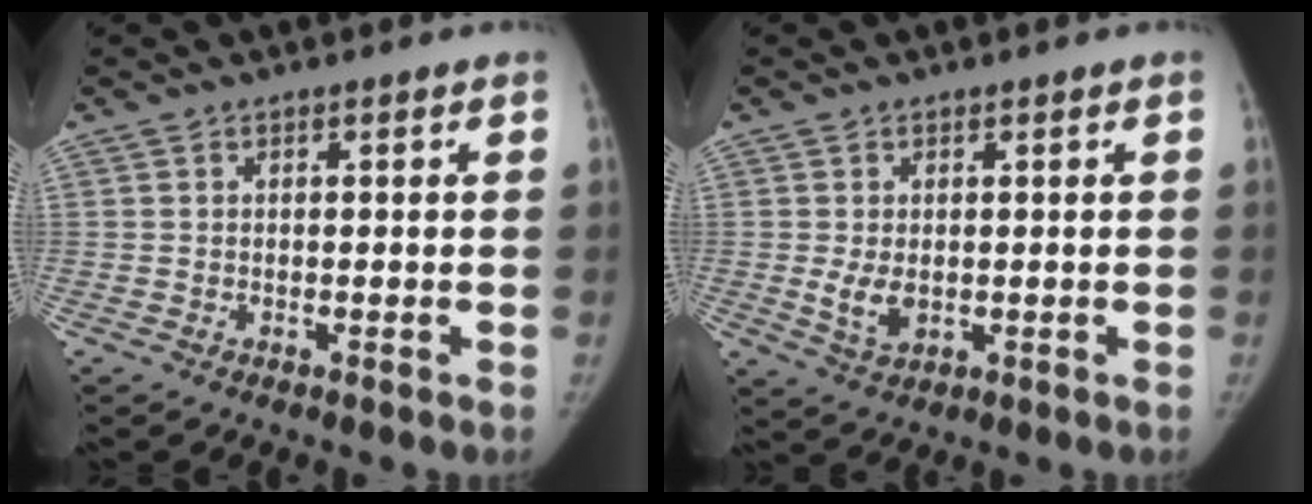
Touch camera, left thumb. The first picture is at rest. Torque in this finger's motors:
{"motor_torque": [-0.03, 0.07, 0.76, -0.46, 0.01]}